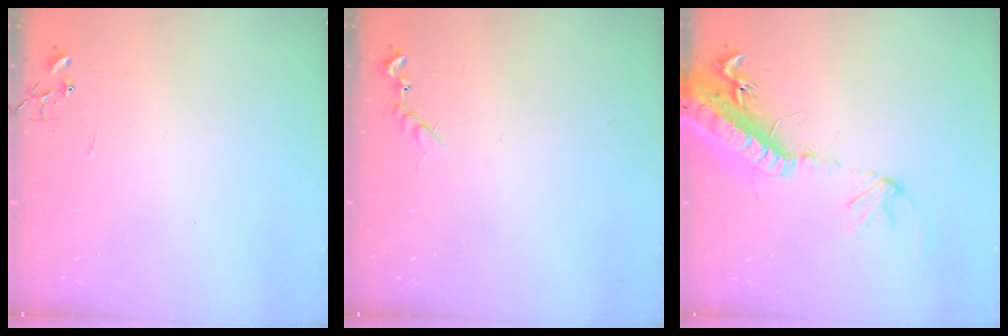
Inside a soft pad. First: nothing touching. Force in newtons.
{"total": 6.0, "press": 6.0, "slide": 0.6}
{"total": 20.9, "press": 20.3, "slide": 4.9}